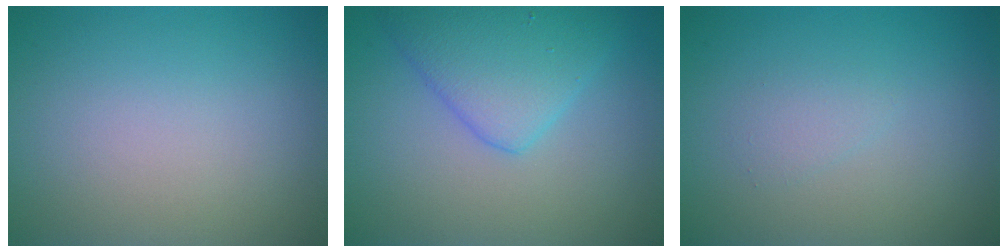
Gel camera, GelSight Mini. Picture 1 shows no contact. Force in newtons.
{"total": 4.6, "press": 4.6, "slide": 0.2}
{"total": 1.1, "press": 1.1, "slide": 0.1}